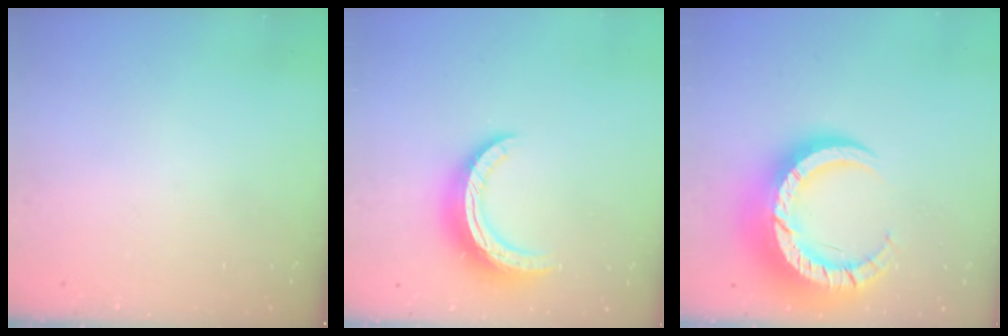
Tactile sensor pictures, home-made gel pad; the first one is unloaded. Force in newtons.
{"total": 13.2, "press": 13.2, "slide": 0.3}
{"total": 17.5, "press": 17.4, "slide": 1.5}